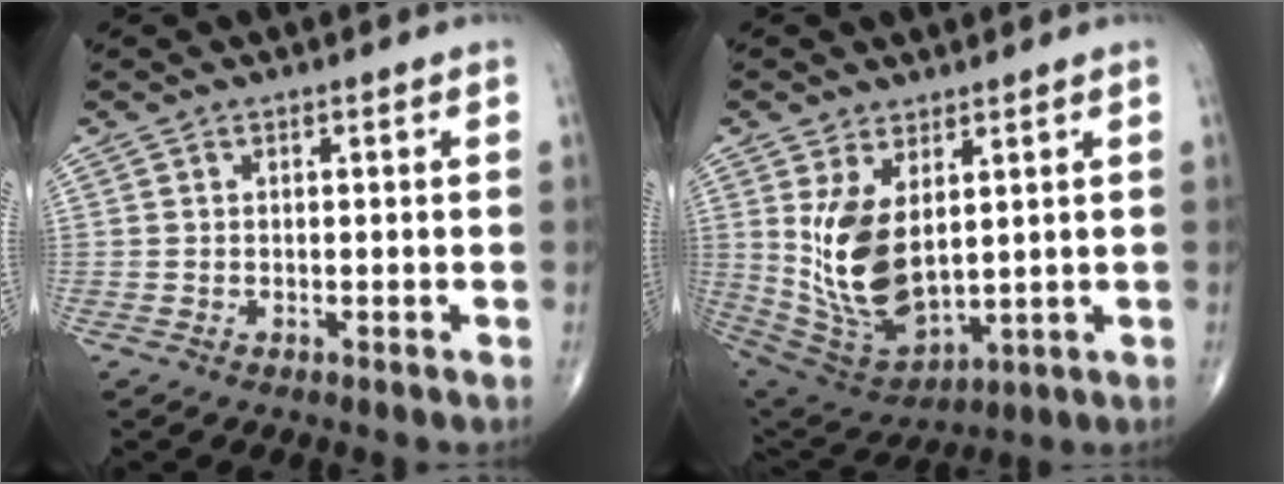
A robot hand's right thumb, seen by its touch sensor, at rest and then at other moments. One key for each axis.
{"total": 13.9, "fx": 3.0, "fy": 7.5, "fz": 11.3, "tx": -0.204, "ty": -0.022, "tz": 0.082}